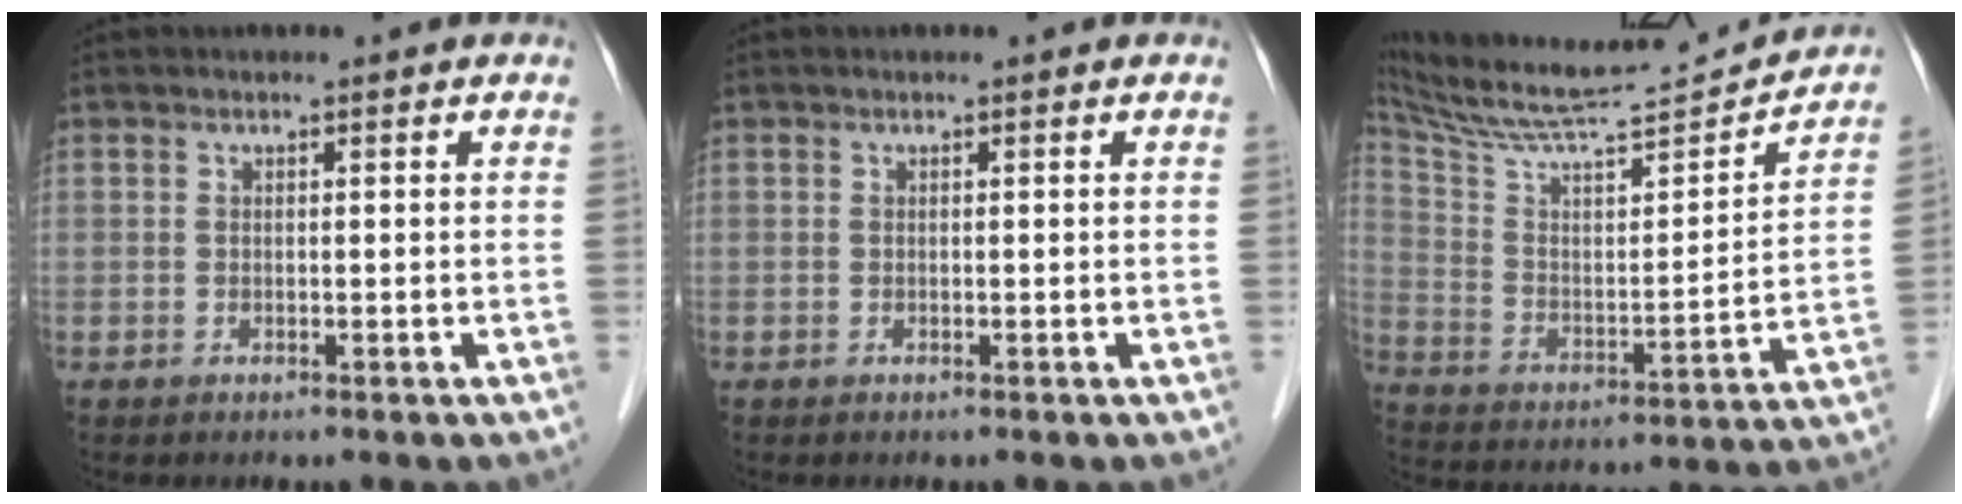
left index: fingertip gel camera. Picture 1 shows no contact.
{"total": 0.0}
{"total": 23.7, "force": [22.1, 1.2, 8.3], "torque": [-0.147, -0.021, 0.336]}